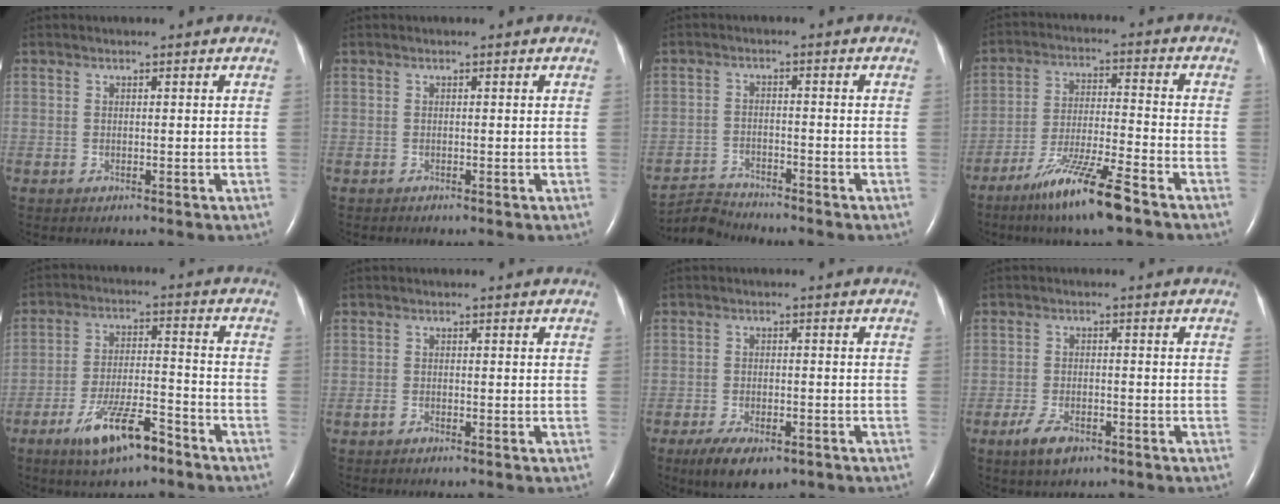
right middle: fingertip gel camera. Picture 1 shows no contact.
{"total": 0.0}
{"total": 4.5, "force": [-4.4, -0.6, -1.1], "torque": [0.017, -0.013, -0.082]}
{"total": 11.4, "force": [-7.9, 0.3, 8.3], "torque": [-0.161, -0.031, -0.146]}
{"total": 10.1, "force": [-6.7, 2.4, 7.2], "torque": [-0.134, -0.006, -0.116]}
{"total": 0.7, "force": [-0.6, 0.2, 0.3], "torque": [-0.007, 0.001, -0.009]}
{"total": 7.7, "force": [-5.1, 3.2, 4.8], "torque": [-0.078, -0.009, -0.078]}
{"total": 4.5, "force": [-2.8, 1.9, 2.9], "torque": [-0.065, -0.004, -0.047]}